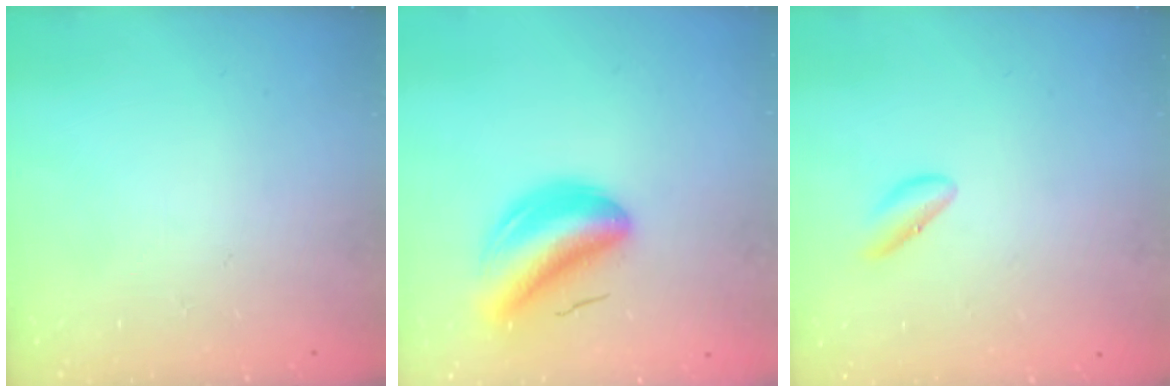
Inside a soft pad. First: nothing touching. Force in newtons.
{"total": 8.7, "press": 8.2, "slide": 2.7}
{"total": 2.8, "press": 2.7, "slide": 0.8}